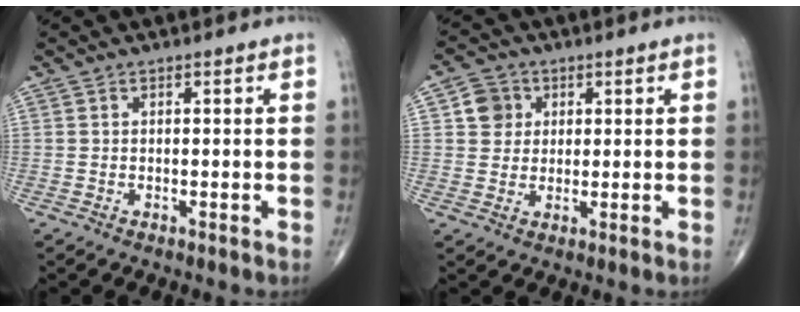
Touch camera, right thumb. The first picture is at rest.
{"total": 5.0, "force": [1.4, 4.6, 1.3], "torque": [0.002, 0.000, 0.020]}